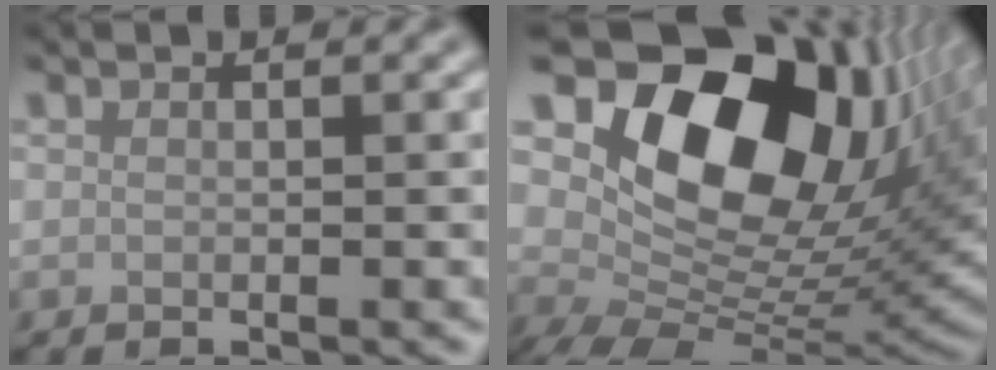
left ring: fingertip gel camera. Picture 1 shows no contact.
{"total": 17.0, "force": [5.3, 11.0, 11.9], "torque": [-0.183, 0.009, 0.091]}